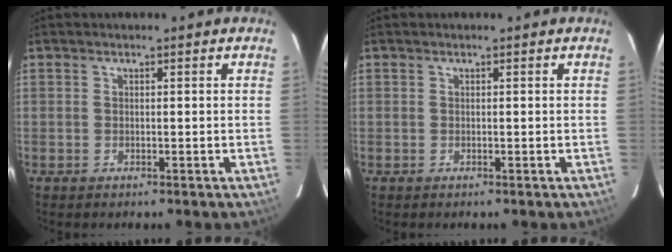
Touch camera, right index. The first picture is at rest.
{"total": 0.0}